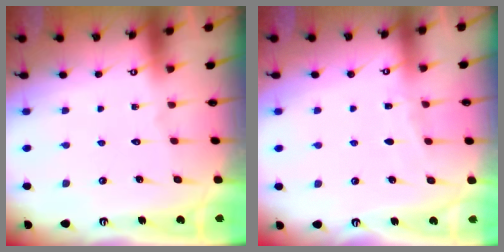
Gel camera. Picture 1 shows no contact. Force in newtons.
{"total": 3.2, "press": 3.2, "slide": 0.4}